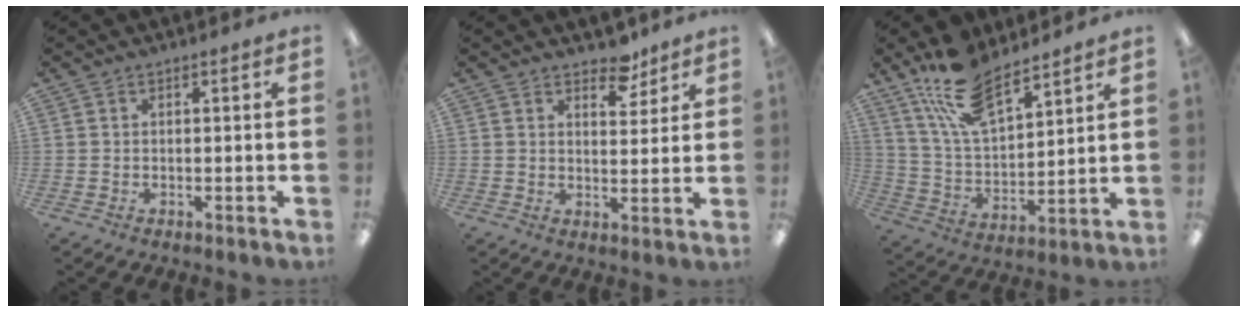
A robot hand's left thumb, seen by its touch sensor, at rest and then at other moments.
{"total": 6.2, "force": [5.2, 2.8, 1.9], "torque": [-0.010, -0.033, 0.089]}
{"total": 16.2, "force": [12.1, 6.7, 8.6], "torque": [-0.179, -0.053, 0.220]}